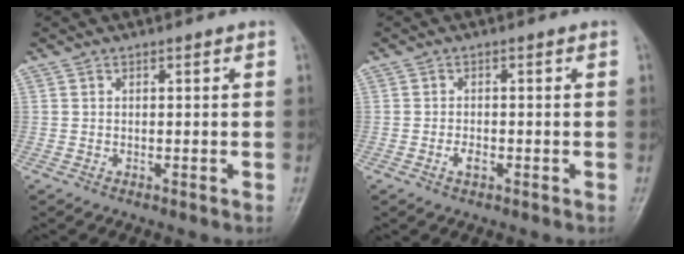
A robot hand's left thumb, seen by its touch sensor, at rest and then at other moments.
{"total": 1.8, "force": [-0.7, 1.0, 1.3], "torque": [-0.023, 0.000, -0.014]}